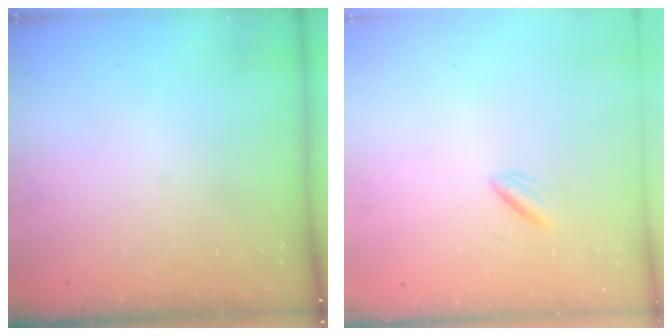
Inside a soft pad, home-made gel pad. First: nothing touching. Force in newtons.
{"total": 0.8, "press": 0.4, "slide": 0.7}